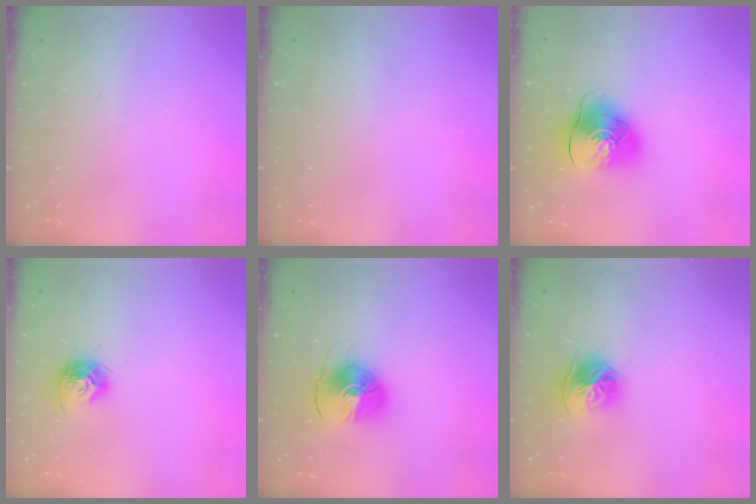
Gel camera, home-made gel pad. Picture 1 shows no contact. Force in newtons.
{"total": 0.0}
{"total": 10.8, "press": 10.7, "slide": 1.5}
{"total": 9.9, "press": 9.8, "slide": 0.5}
{"total": 8.3, "press": 8.2, "slide": 0.9}
{"total": 12.5, "press": 12.4, "slide": 1.3}